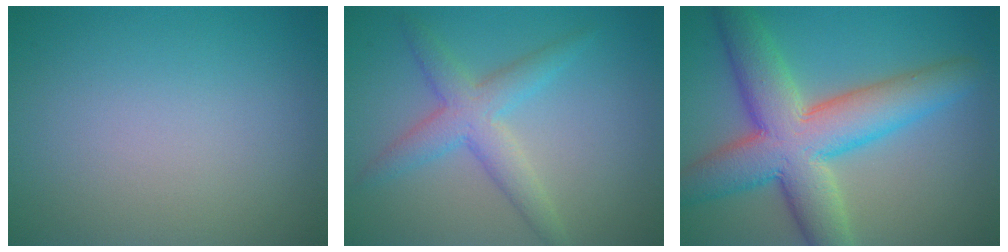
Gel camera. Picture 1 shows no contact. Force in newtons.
{"total": 3.8, "press": 3.8, "slide": 0.1}
{"total": 10.0, "press": 10.0, "slide": 0.6}